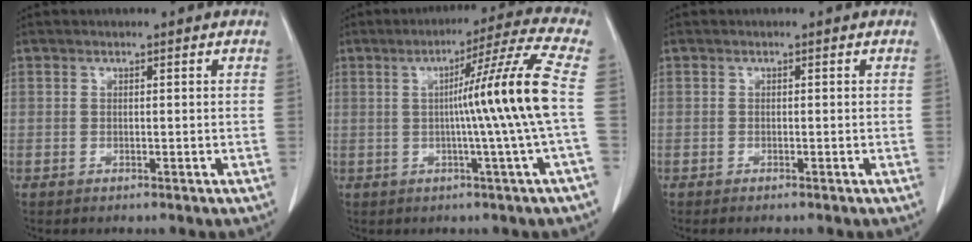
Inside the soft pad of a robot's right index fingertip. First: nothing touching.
{"total": 12.2, "force": [-0.2, -3.3, 11.8], "torque": [-0.172, 0.001, 0.002]}
{"total": 0.7, "force": [-0.6, 0.0, 0.4], "torque": [-0.009, -0.001, -0.009]}